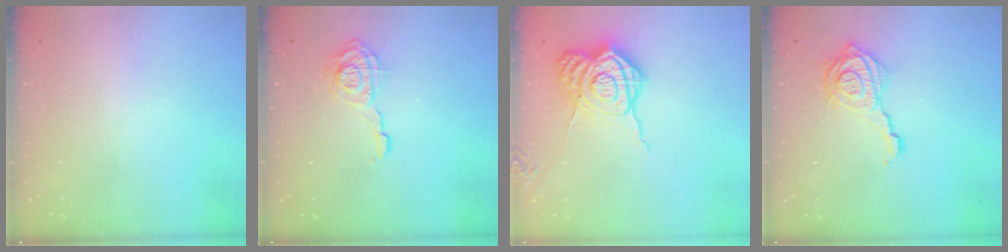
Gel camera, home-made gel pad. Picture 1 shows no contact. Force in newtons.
{"total": 10.3, "press": 10.3, "slide": 1.0}
{"total": 14.3, "press": 14.3, "slide": 1.1}
{"total": 14.4, "press": 14.3, "slide": 1.9}